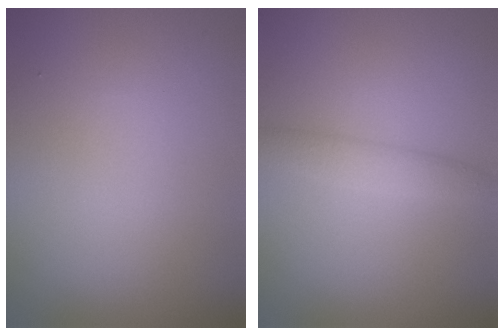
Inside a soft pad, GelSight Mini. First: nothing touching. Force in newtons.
{"total": 2.2, "press": 2.2, "slide": 0.2}